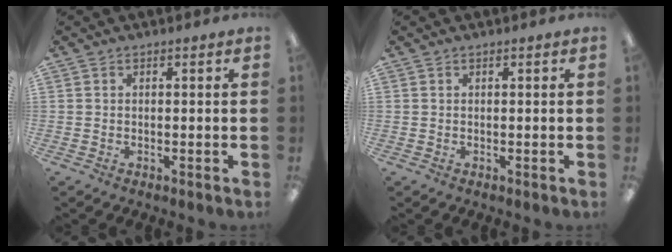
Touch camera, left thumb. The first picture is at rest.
{"total": 0.0}